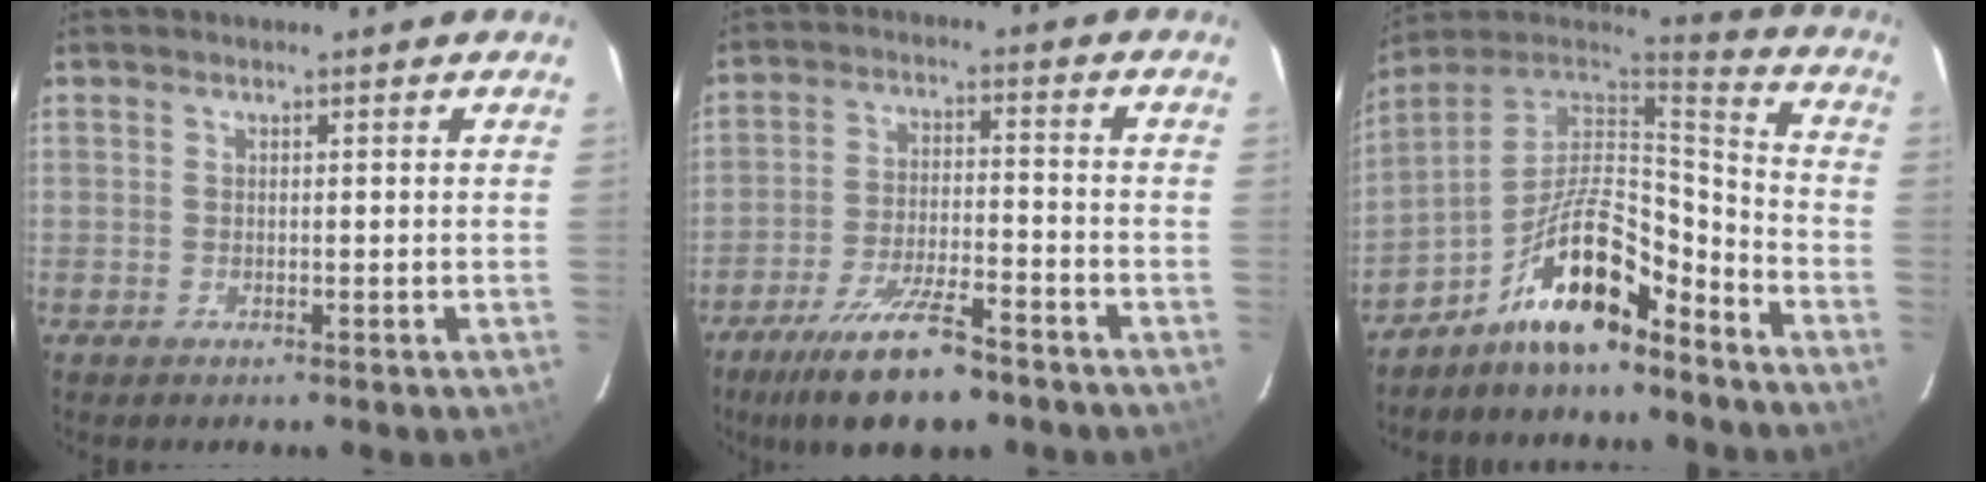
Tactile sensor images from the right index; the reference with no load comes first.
{"total": 13.0, "force": [-9.5, 3.6, 8.1], "torque": [-0.174, -0.017, -0.162]}
{"total": 14.2, "force": [-9.3, 4.7, 9.7], "torque": [-0.192, 0.020, -0.171]}